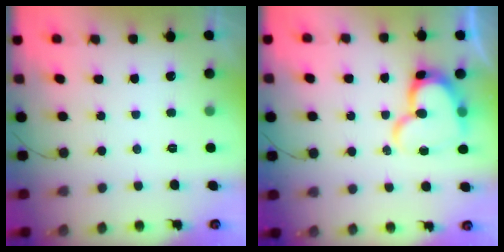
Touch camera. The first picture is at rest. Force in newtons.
{"total": 14.4, "press": 14.3, "slide": 1.3}